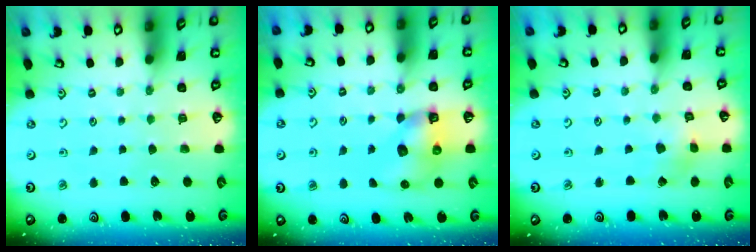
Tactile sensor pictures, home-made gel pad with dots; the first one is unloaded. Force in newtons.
{"total": 7.9, "press": 7.8, "slide": 0.9}
{"total": 2.1, "press": 2.1, "slide": 0.3}